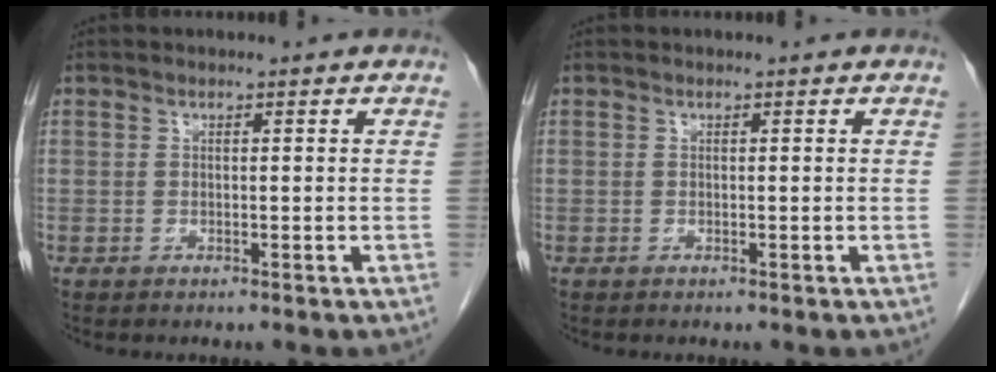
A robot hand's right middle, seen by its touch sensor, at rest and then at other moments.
{"total": 0.0}